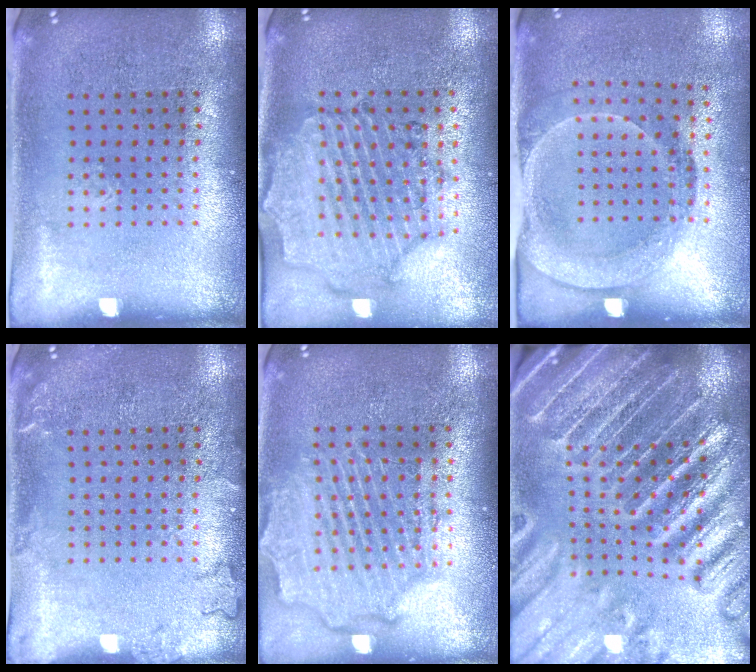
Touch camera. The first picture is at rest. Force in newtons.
{"total": 1.6, "press": 1.6, "slide": 0.4}
{"total": 1.7, "press": 1.3, "slide": 1.1}
{"total": 1.6, "press": 1.6, "slide": 0.3}
{"total": 2.4, "press": 2.2, "slide": 0.9}
{"total": 5.2, "press": 4.5, "slide": 2.5}